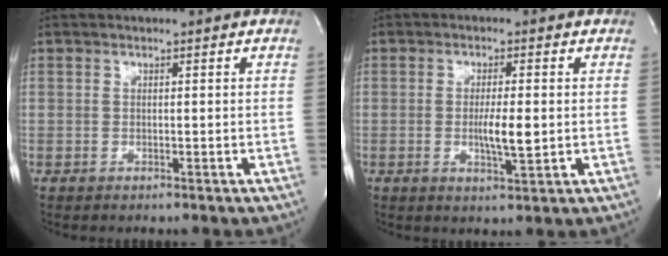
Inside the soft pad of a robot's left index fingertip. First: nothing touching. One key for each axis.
{"total": 4.5, "fx": -0.5, "fy": 0.7, "fz": 4.4, "tx": -0.079, "ty": -0.008, "tz": -0.008}